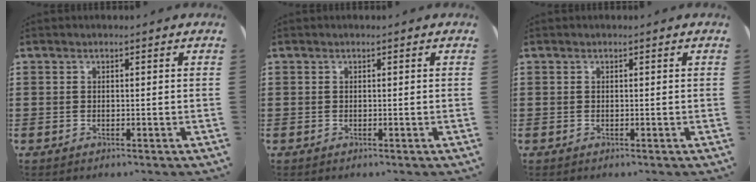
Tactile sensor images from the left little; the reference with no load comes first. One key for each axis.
{"total": 0.0}
{"total": 0.0}